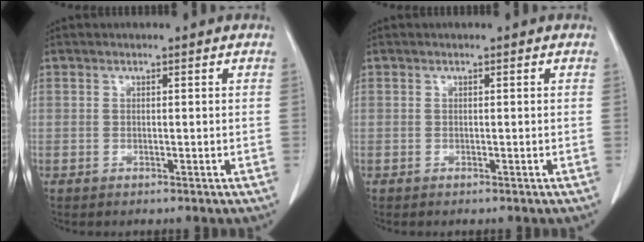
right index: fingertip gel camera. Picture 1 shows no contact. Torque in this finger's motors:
{"motor_torque": [-0.03, 0.00, 0.04, 0.01]}